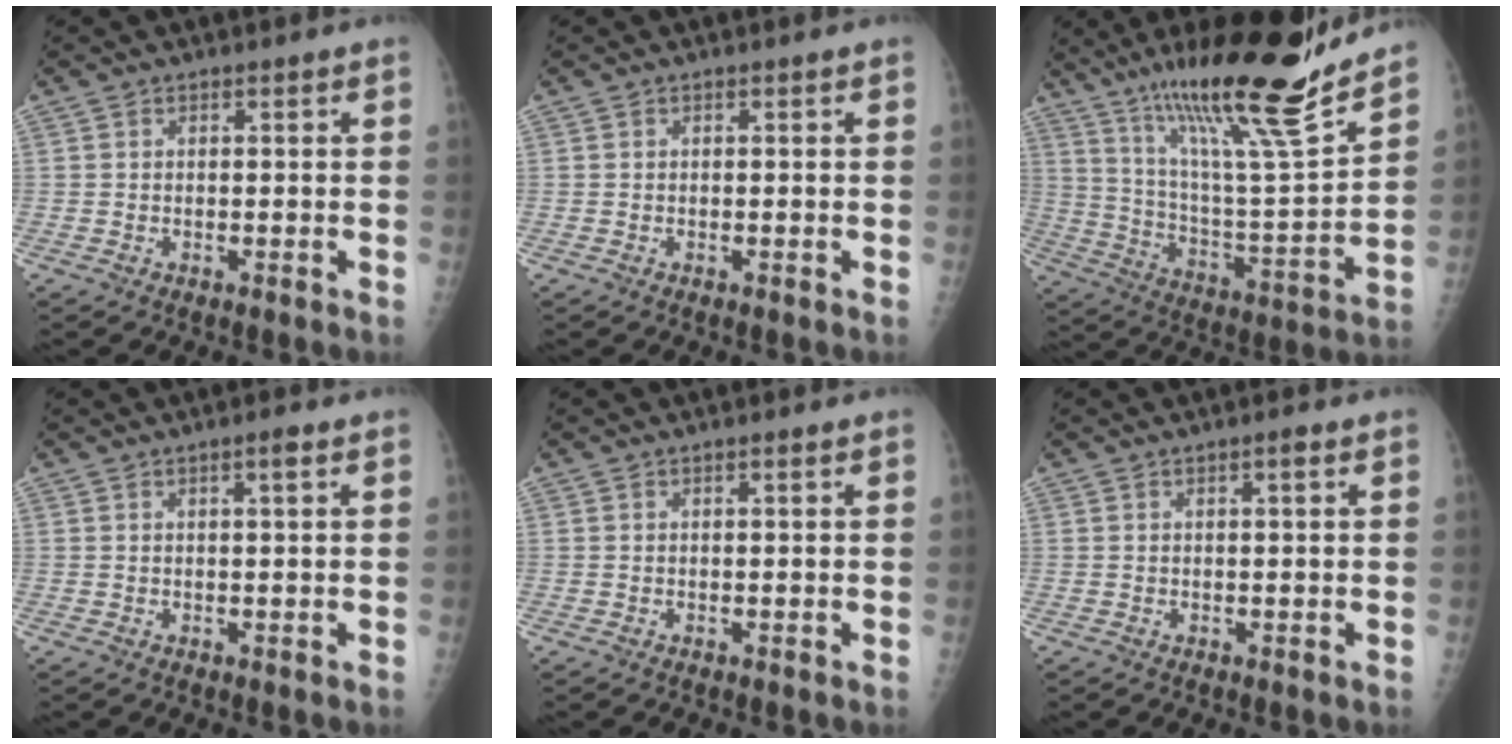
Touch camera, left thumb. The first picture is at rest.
{"total": 0.0}
{"total": 24.3, "force": [17.7, 2.7, 16.4], "torque": [-0.248, -0.083, 0.304]}
{"total": 2.0, "force": [1.0, 0.3, 1.7], "torque": [-0.024, -0.001, 0.013]}
{"total": 0.6, "force": [0.3, 0.1, 0.5], "torque": [-0.008, 0.000, 0.005]}
{"total": 1.7, "force": [0.8, 0.3, 1.5], "torque": [-0.022, 0.000, 0.011]}